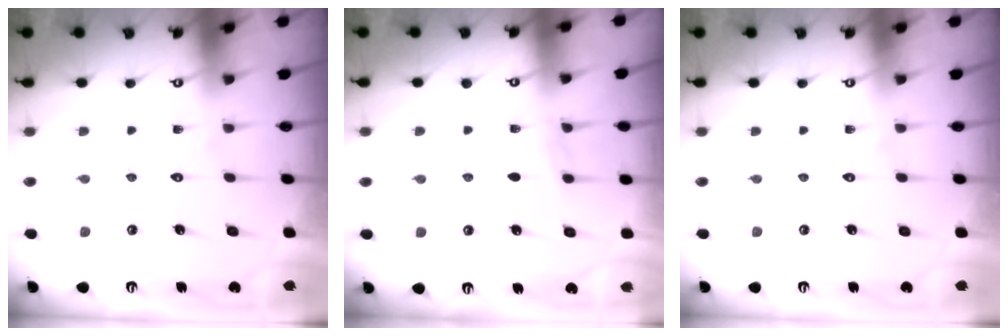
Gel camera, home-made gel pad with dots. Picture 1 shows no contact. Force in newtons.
{"total": 3.6, "press": 3.5, "slide": 0.5}
{"total": 0.0}